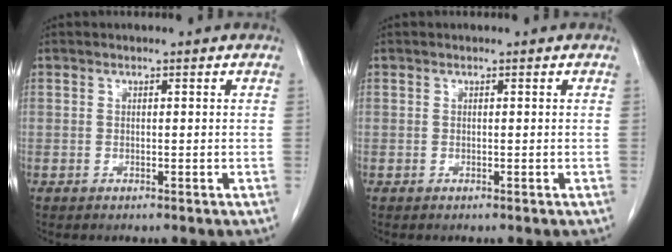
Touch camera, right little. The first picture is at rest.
{"total": 0.0}